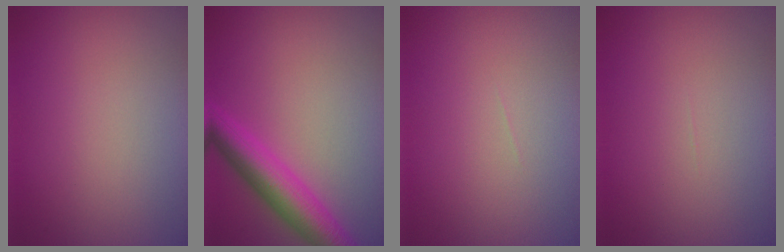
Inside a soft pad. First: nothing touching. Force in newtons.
{"total": 5.3, "press": 5.3, "slide": 0.2}
{"total": 0.0}
{"total": 0.0}